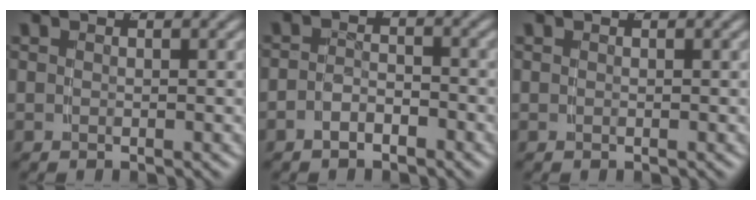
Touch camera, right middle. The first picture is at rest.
{"total": 2.4, "force": [-1.8, 1.2, 0.9], "torque": [-0.016, -0.004, -0.031]}
{"total": 0.0}